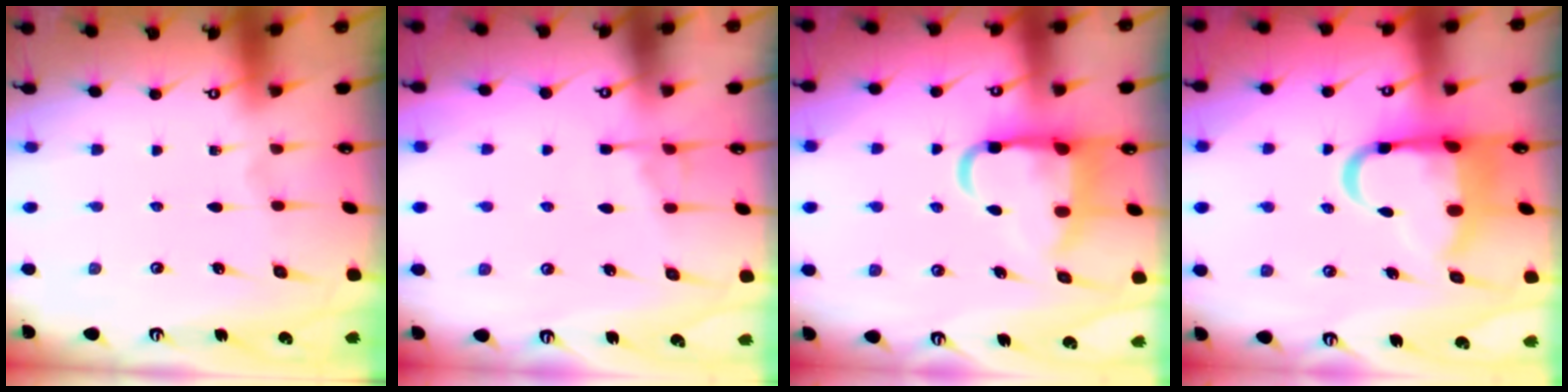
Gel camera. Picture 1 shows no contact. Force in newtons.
{"total": 3.9, "press": 3.9, "slide": 0.6}
{"total": 12.6, "press": 12.5, "slide": 1.6}
{"total": 13.2, "press": 12.9, "slide": 2.9}